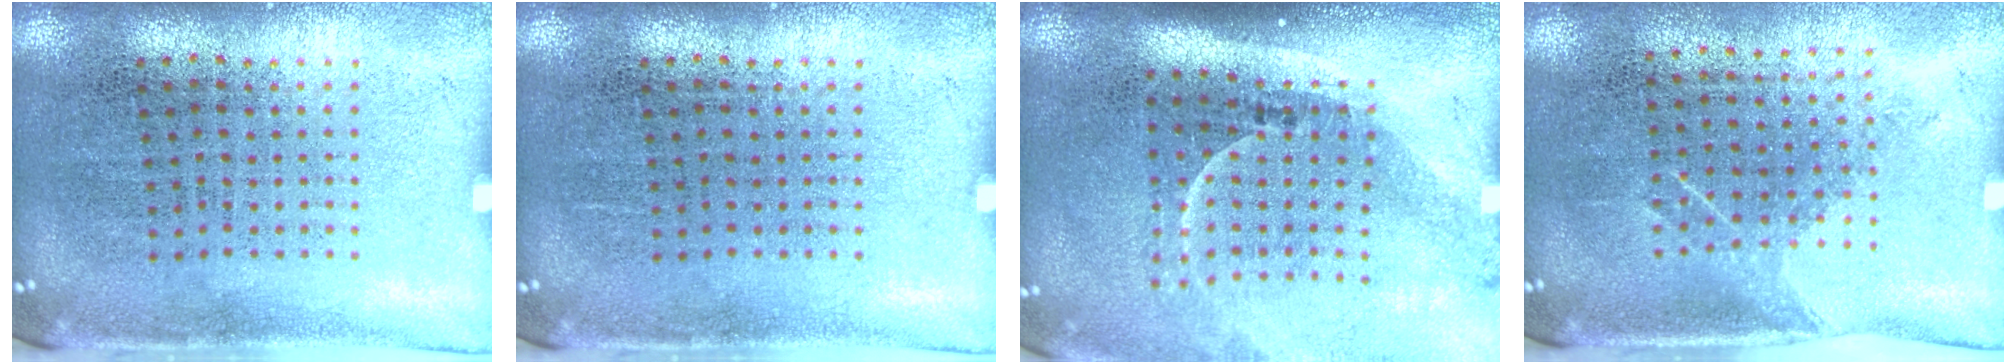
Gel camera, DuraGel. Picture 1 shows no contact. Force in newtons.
{"total": 0.0}
{"total": 2.3, "press": 1.5, "slide": 1.7}
{"total": 1.1, "press": 0.9, "slide": 0.7}